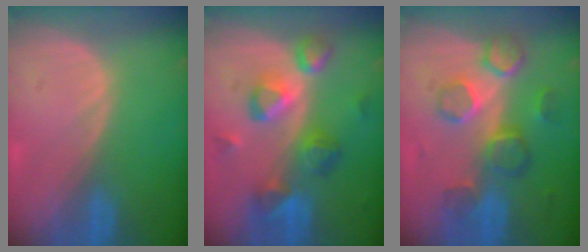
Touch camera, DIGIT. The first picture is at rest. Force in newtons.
{"total": 9.4, "press": 8.1, "slide": 4.7}
{"total": 8.6, "press": 7.7, "slide": 3.8}